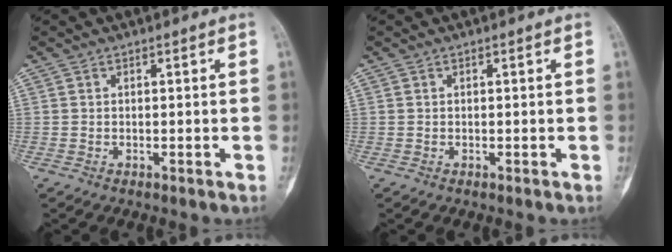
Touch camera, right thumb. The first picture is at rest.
{"total": 0.0}